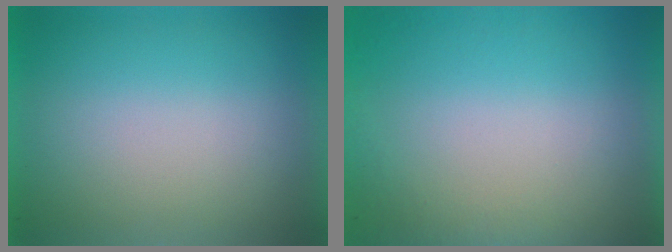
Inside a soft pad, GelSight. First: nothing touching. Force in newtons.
{"total": 4.9}